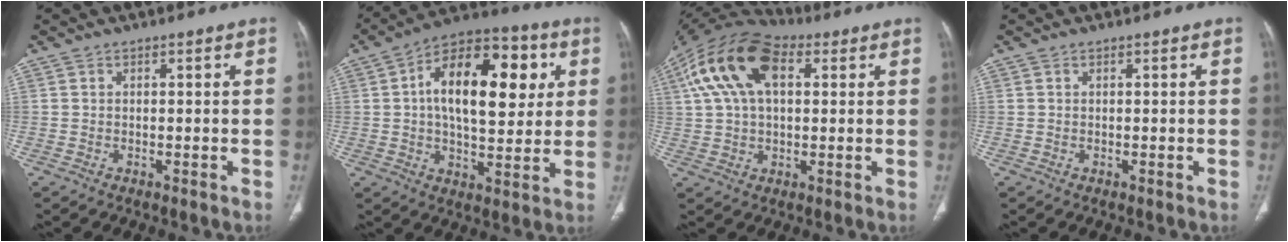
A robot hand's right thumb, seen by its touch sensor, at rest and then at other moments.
{"total": 20.7, "force": [4.4, 10.9, 17.1], "torque": [-0.230, 0.013, 0.057]}
{"total": 16.9, "force": [5.5, 9.5, 12.9], "torque": [-0.243, 0.028, 0.091]}
{"total": 0.0}